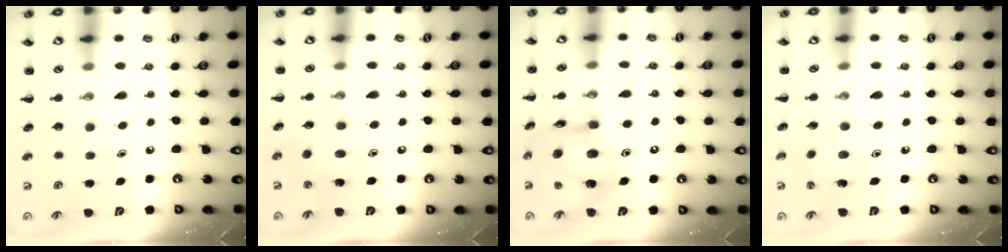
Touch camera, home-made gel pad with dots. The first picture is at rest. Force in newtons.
{"total": 7.5, "press": 7.3, "slide": 1.8}
{"total": 15.3, "press": 15.0, "slide": 2.9}
{"total": 1.5, "press": 1.3, "slide": 0.6}